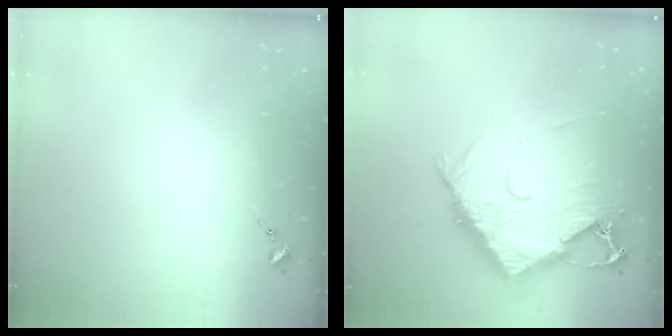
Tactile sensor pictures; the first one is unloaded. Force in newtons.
{"total": 13.0, "press": 12.9, "slide": 1.5}